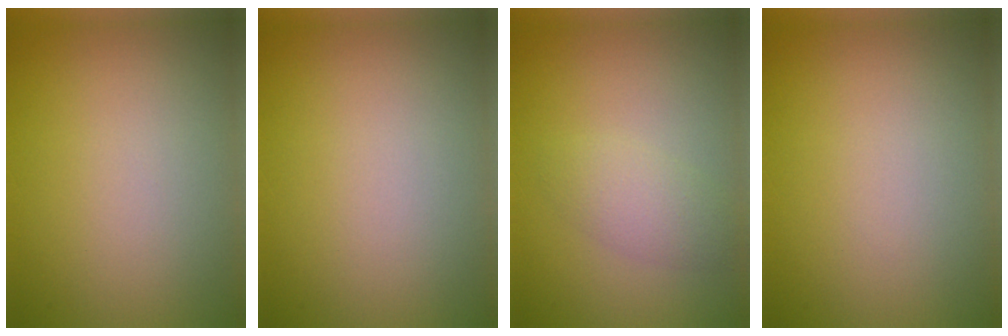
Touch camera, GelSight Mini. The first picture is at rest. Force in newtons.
{"total": 0.0}
{"total": 2.3, "press": 2.3, "slide": 0.2}
{"total": 0.0}